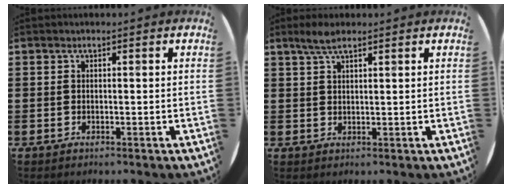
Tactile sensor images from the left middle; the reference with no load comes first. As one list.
[{"total": 3.0, "force": [2.2, 0.8, 1.8], "torque": [-0.030, 0.003, 0.038]}]